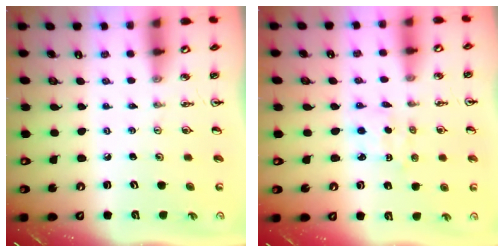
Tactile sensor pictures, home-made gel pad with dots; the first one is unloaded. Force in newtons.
{"total": 2.0, "press": 1.9, "slide": 0.6}